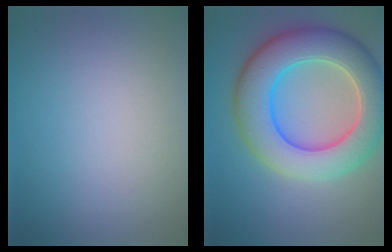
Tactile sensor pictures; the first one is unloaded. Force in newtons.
{"total": 9.7, "press": 9.7, "slide": 0.3}